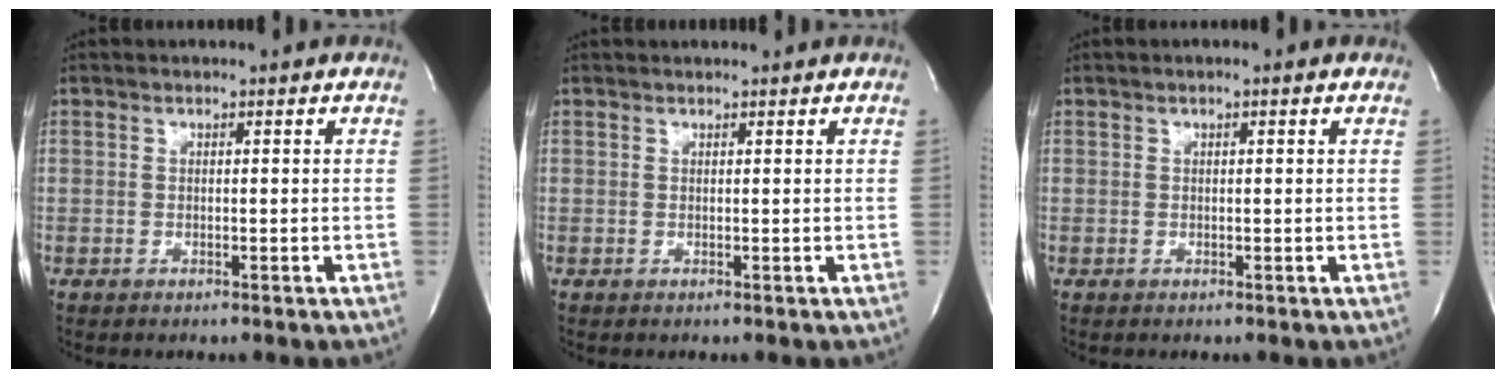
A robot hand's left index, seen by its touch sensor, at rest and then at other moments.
{"total": 1.7, "force": [1.7, 0.0, 0.3], "torque": [-0.004, 0.019, 0.026]}
{"total": 0.9, "force": [0.4, 0.1, 0.8], "torque": [-0.015, 0.006, 0.005]}